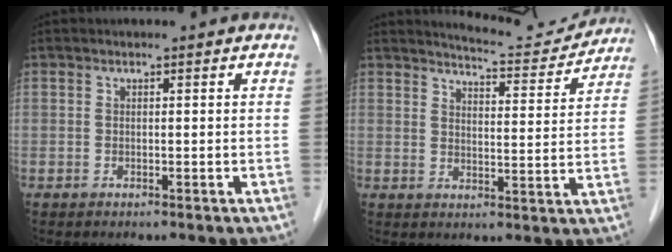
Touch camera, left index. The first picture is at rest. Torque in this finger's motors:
{"motor_torque": [0.71, -0.79, 0.03, -0.01]}